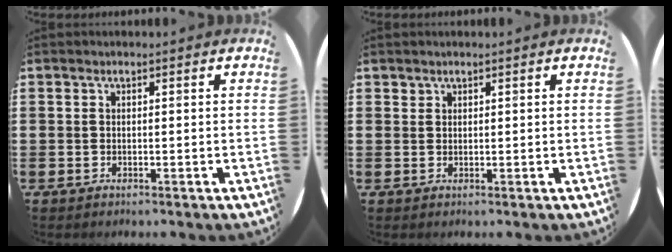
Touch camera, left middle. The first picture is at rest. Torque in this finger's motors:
{"motor_torque": [-0.09, 0.11, -0.03, 0.01]}